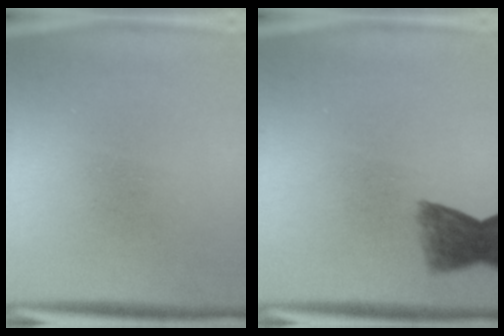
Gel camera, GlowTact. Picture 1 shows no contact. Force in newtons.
{"total": 5.6}